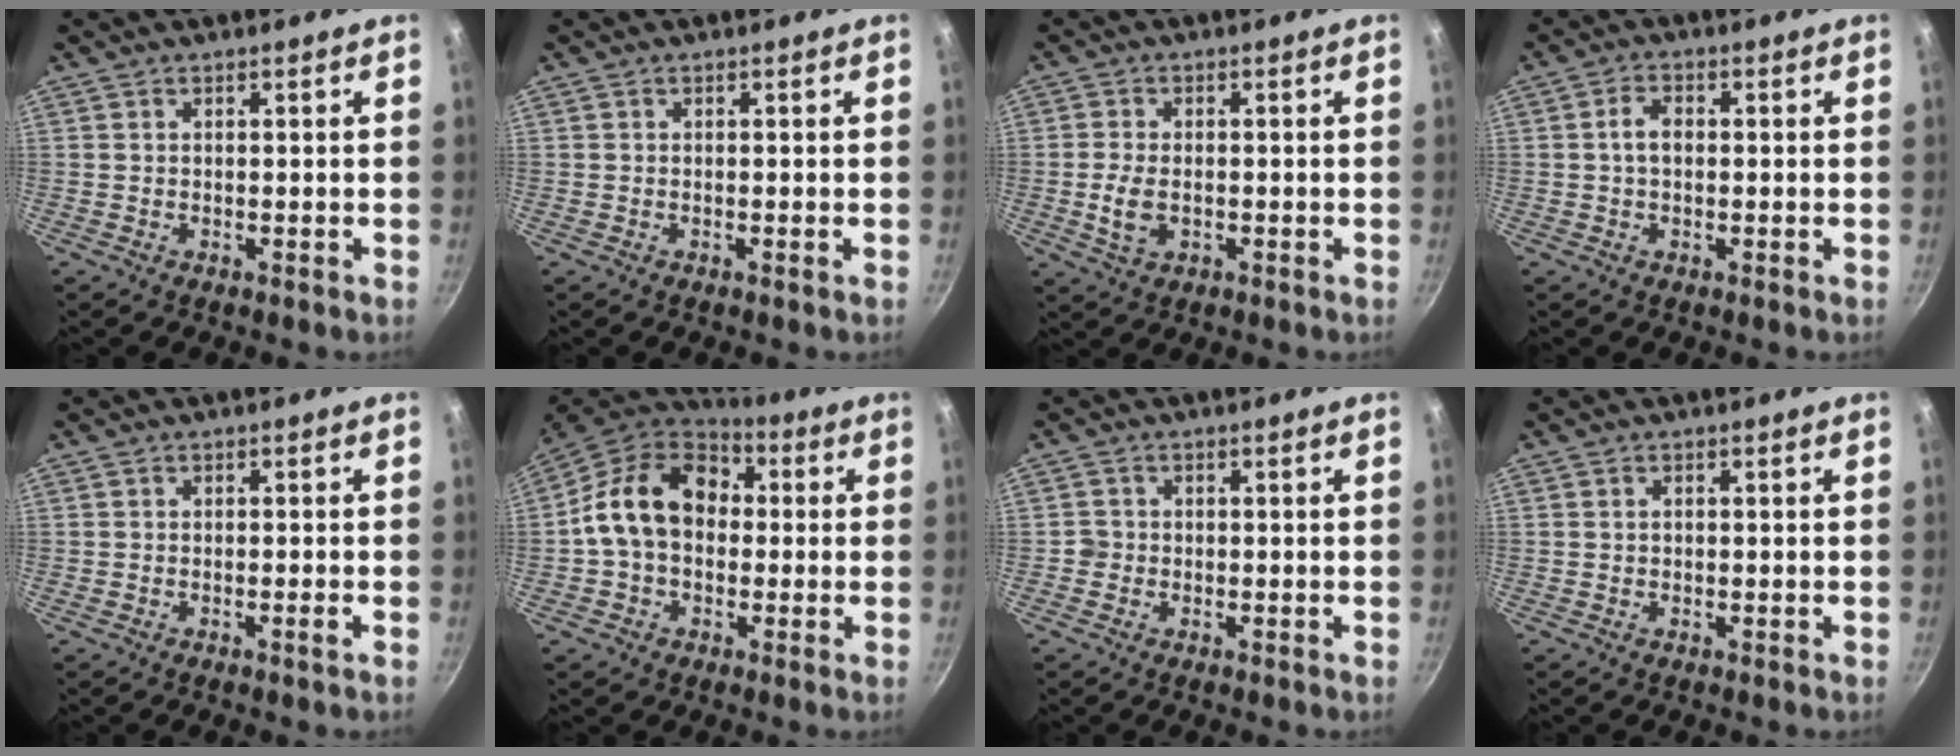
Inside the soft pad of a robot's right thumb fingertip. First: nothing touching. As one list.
[{"total": 0.0}, {"total": 5.0, "force": [-0.9, 3.1, 3.8], "torque": [-0.074, 0.006, -0.015]}, {"total": 3.5, "force": [0.1, 2.2, 2.7], "torque": [-0.045, 0.011, -0.002]}, {"total": 0.9, "force": [-0.5, -0.1, 0.7], "torque": [-0.016, 0.004, -0.008]}, {"total": 16.8, "force": [0.9, 12.8, 10.9], "torque": [-0.160, 0.040, 0.002]}, {"total": 1.6, "force": [-0.4, 1.5, 0.2], "torque": [0.005, 0.006, -0.007]}, {"total": 0.6, "force": [0.1, 0.5, 0.3], "torque": [-0.005, 0.003, 0.001]}]